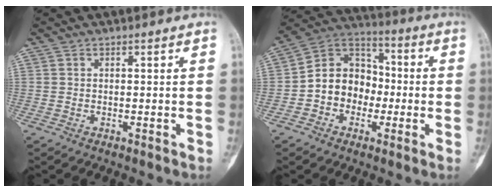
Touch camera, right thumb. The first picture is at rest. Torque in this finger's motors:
{"motor_torque": [0.89, 0.90, 0.30, -0.26, 0.20]}